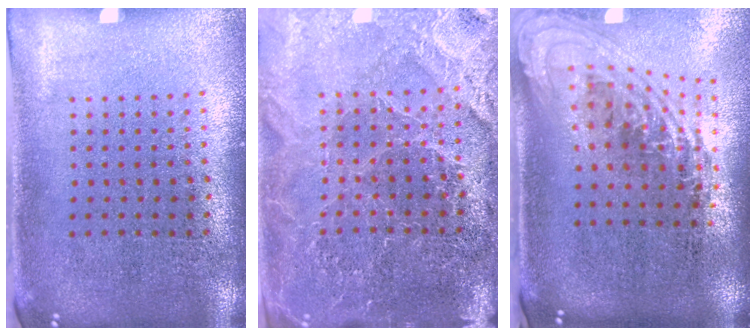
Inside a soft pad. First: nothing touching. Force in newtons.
{"total": 3.8, "press": 3.7, "slide": 1.1}
{"total": 2.3, "press": 1.7, "slide": 1.6}